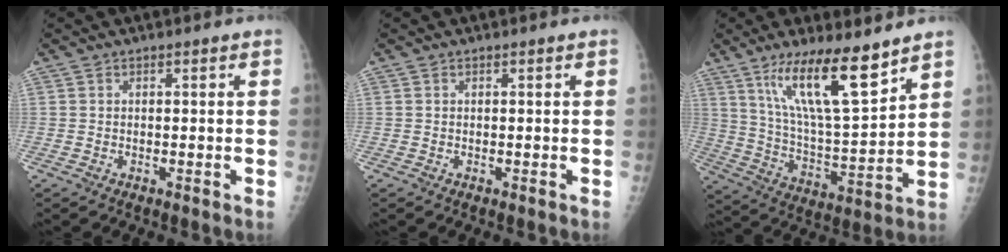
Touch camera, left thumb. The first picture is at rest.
{"total": 0.0}
{"total": 16.1, "force": [10.5, 3.3, 11.7], "torque": [-0.193, -0.067, 0.202]}